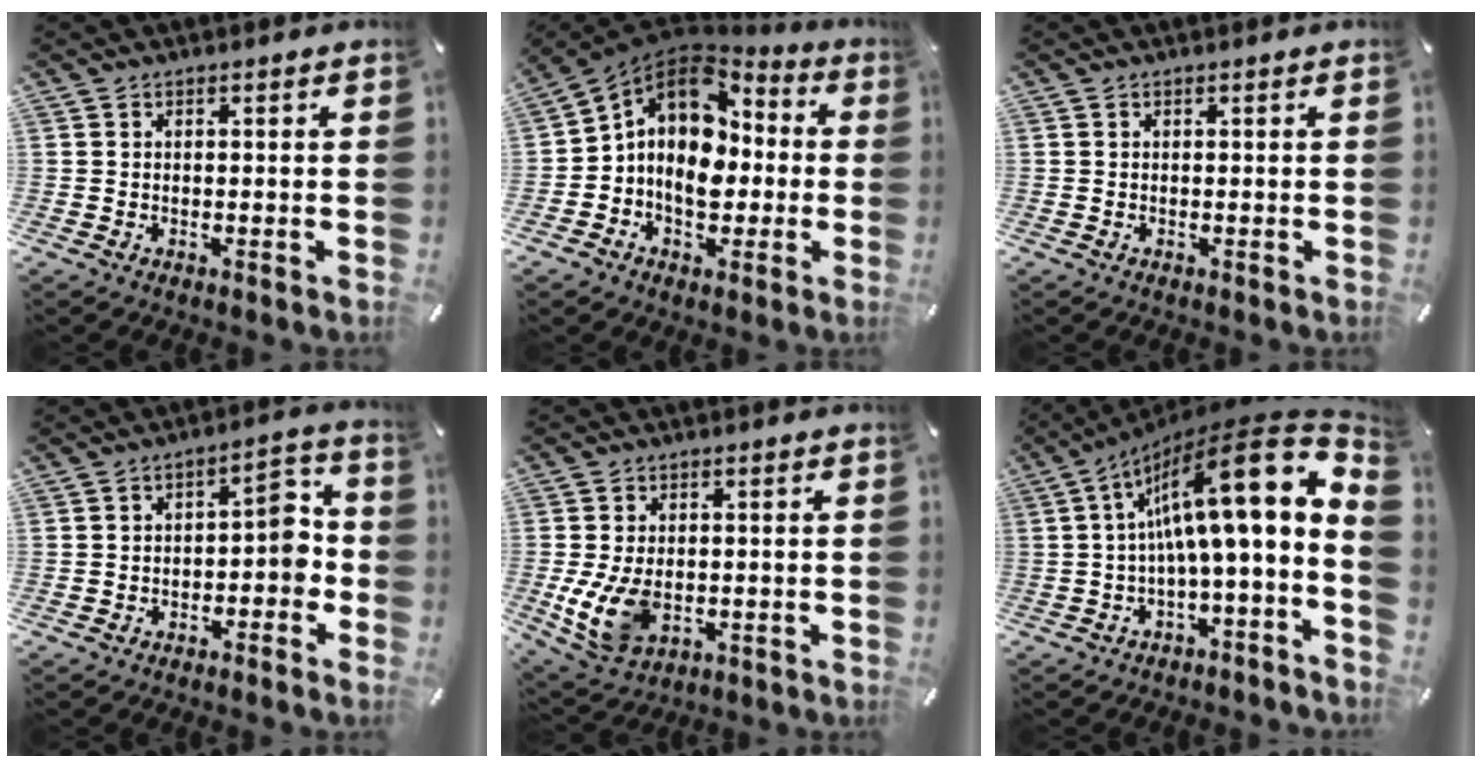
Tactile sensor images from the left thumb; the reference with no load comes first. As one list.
[{"total": 13.4, "force": [-0.1, 10.8, 7.9], "torque": [-0.145, 0.000, -0.002]}, {"total": 0.0}, {"total": 7.7, "force": [-1.1, 4.7, 5.9], "torque": [-0.070, 0.004, -0.028]}, {"total": 9.5, "force": [-1.6, 6.4, 6.9], "torque": [-0.148, -0.003, -0.025]}, {"total": 22.1, "force": [5.4, 5.6, 20.7], "torque": [-0.341, -0.049, 0.083]}]